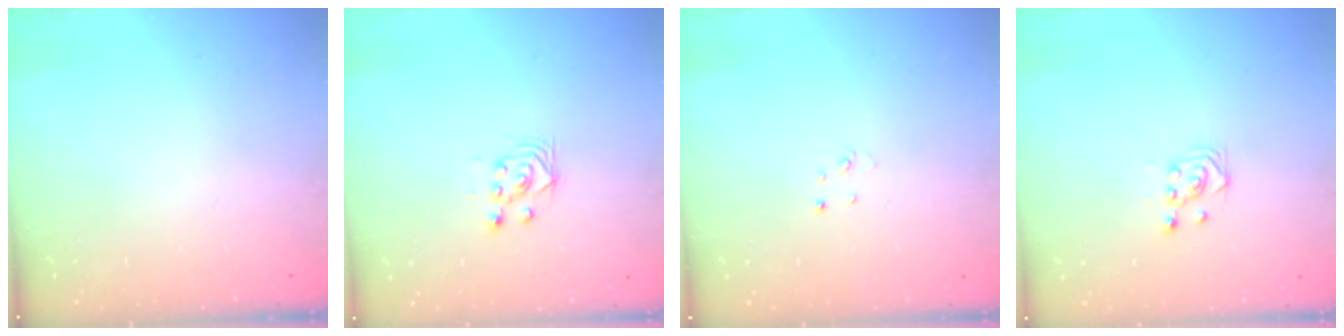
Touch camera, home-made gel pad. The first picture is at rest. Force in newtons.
{"total": 3.5, "press": 3.2, "slide": 1.4}
{"total": 2.0, "press": 2.0, "slide": 0.2}
{"total": 3.0, "press": 2.8, "slide": 1.1}